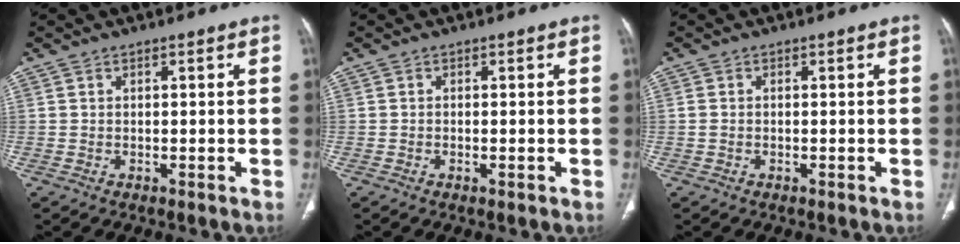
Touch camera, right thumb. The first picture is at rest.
{"total": 0.8, "force": [-0.3, 0.2, 0.7], "torque": [-0.013, -0.002, -0.004]}
{"total": 0.6, "force": [0.0, 0.5, 0.4], "torque": [-0.014, 0.006, 0.003]}